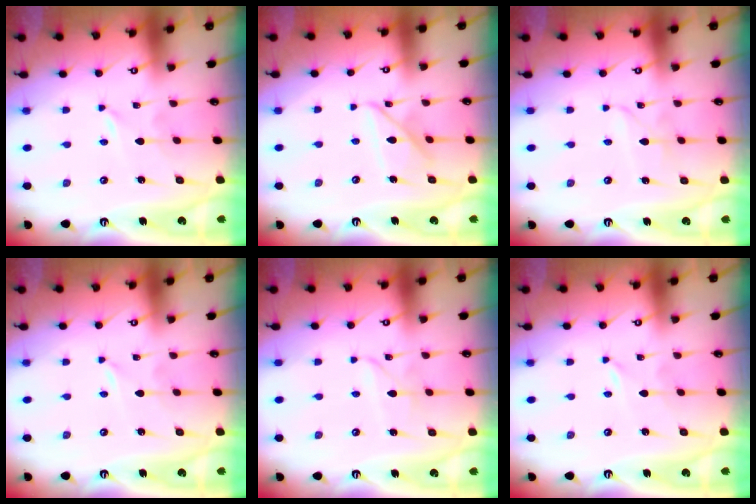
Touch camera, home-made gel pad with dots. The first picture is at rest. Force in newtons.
{"total": 10.5, "press": 10.5, "slide": 0.8}
{"total": 3.2, "press": 3.2, "slide": 0.3}
{"total": 0.0}
{"total": 2.1, "press": 2.1, "slide": 0.3}
{"total": 0.0}